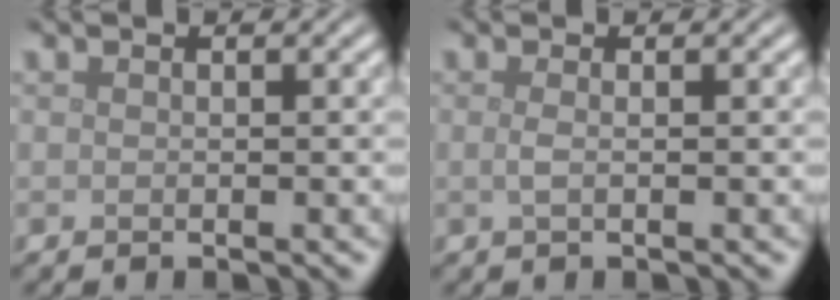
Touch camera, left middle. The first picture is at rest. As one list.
[{"total": 1.1, "force": [0.0, 0.4, 1.0], "torque": [-0.020, 0.000, -0.003]}]